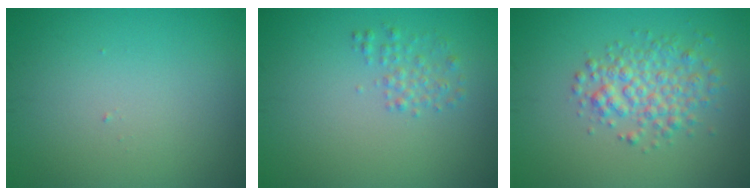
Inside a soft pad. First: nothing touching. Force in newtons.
{"total": 1.5, "press": 1.5, "slide": 0.1}
{"total": 3.6, "press": 3.6, "slide": 0.1}